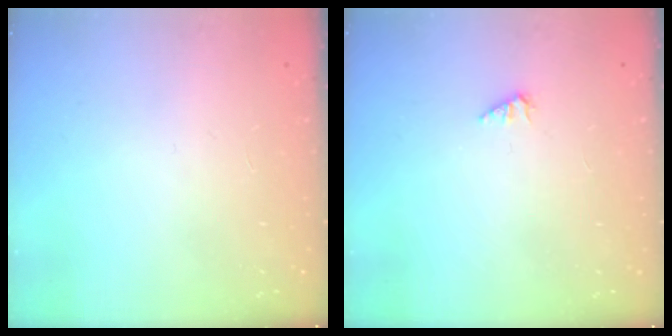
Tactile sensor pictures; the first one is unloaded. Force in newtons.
{"total": 1.1, "press": 1.1, "slide": 0.1}